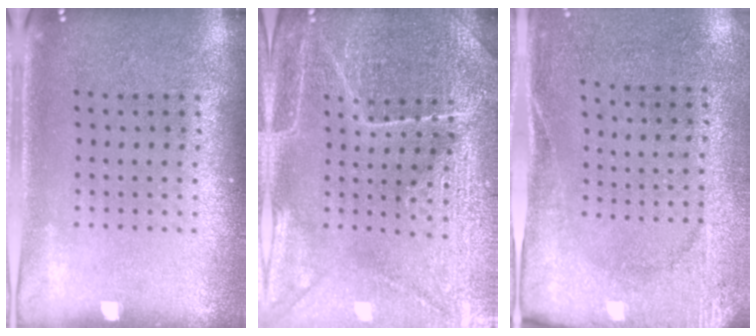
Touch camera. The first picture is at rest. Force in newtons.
{"total": 4.3, "press": 4.2, "slide": 1.1}
{"total": 2.6, "press": 2.2, "slide": 1.4}